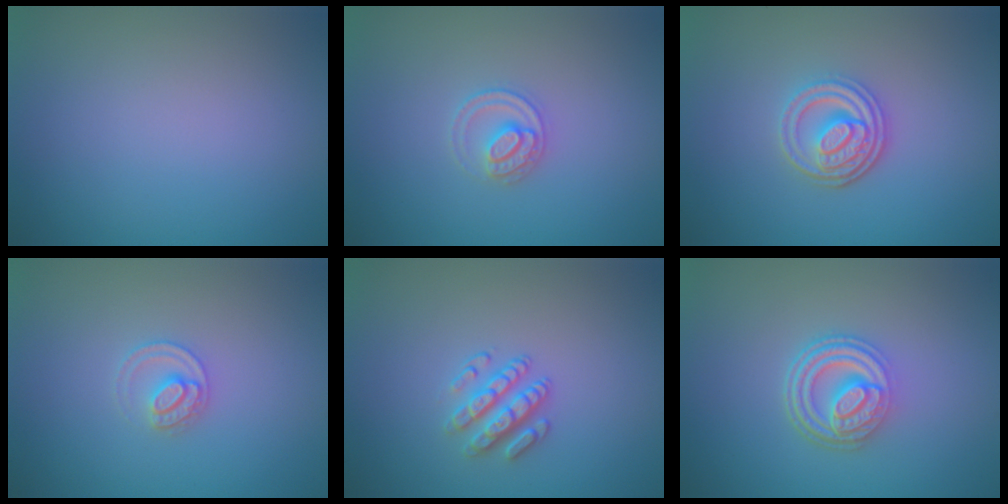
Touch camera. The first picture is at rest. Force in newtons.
{"total": 2.2, "press": 2.2, "slide": 0.2}
{"total": 3.5, "press": 3.0, "slide": 1.8}
{"total": 2.1, "press": 2.1, "slide": 0.2}
{"total": 2.7, "press": 2.5, "slide": 1.2}
{"total": 4.9, "press": 3.6, "slide": 3.3}